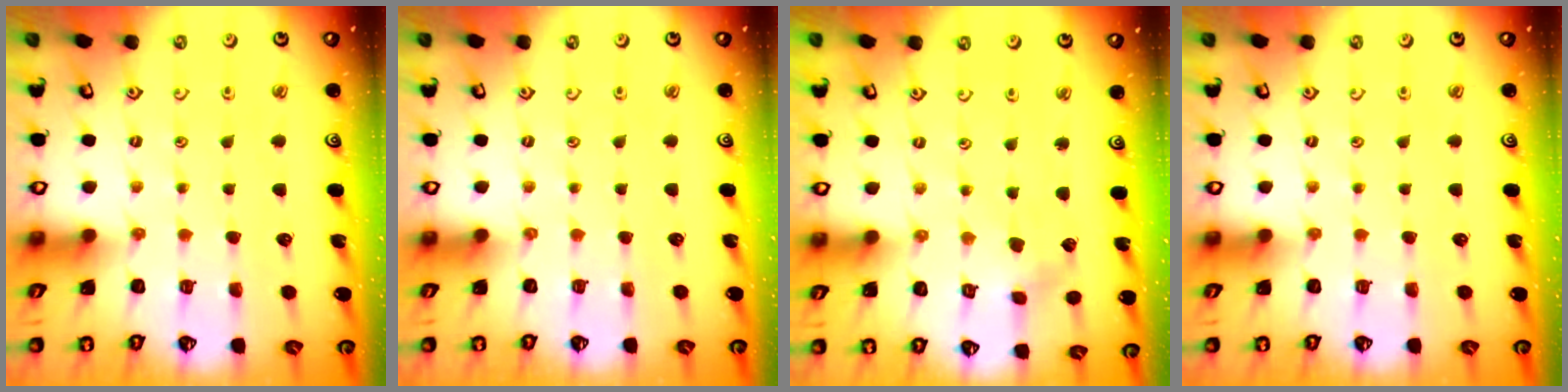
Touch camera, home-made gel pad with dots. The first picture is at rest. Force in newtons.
{"total": 0.0}
{"total": 2.5, "press": 2.5, "slide": 0.3}
{"total": 0.0}